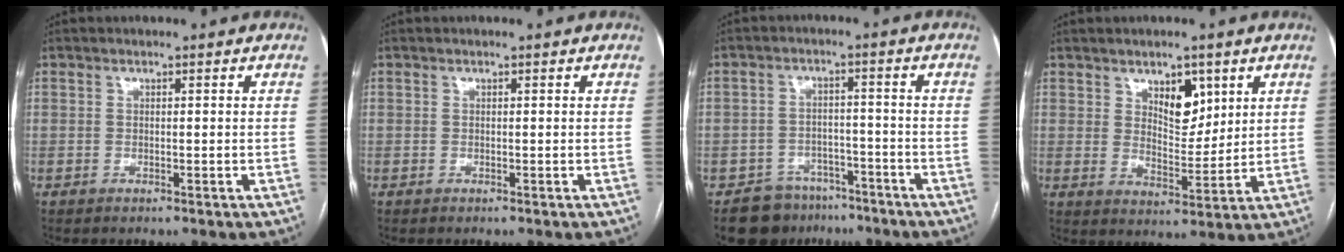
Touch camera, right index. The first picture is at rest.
{"total": 0.0}
{"total": 7.5, "force": [-5.7, 4.7, 0.5], "torque": [0.006, 0.023, -0.087]}
{"total": 6.6, "force": [3.4, 3.2, 4.6], "torque": [-0.073, -0.004, 0.060]}